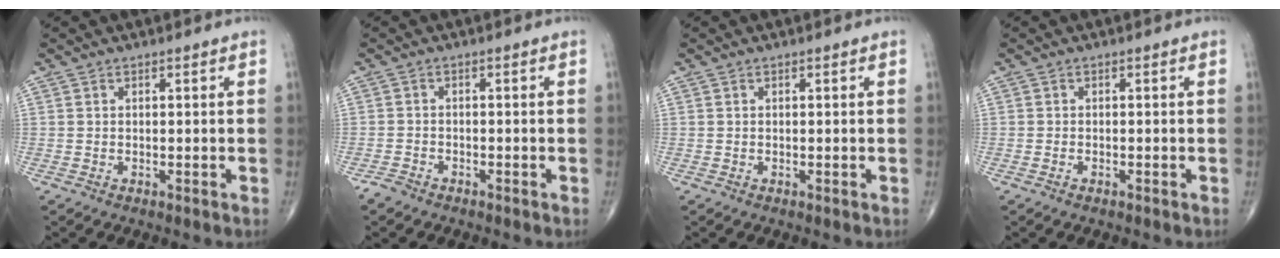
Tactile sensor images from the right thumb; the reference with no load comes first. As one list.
[{"total": 1.9, "force": [-1.6, 0.9, 0.5], "torque": [-0.017, 0.002, -0.031]}, {"total": 0.0}, {"total": 0.7, "force": [-0.5, 0.3, 0.4], "torque": [-0.011, 0.004, -0.008]}]